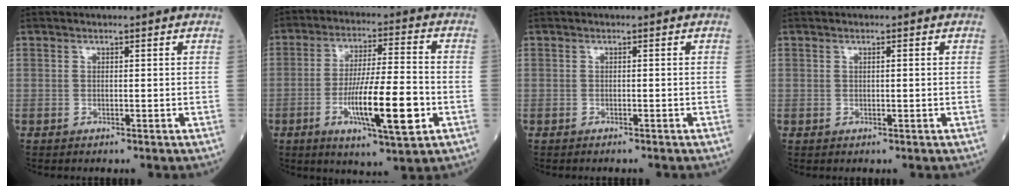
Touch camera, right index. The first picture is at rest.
{"total": 13.3, "force": [-4.1, 1.5, 12.6], "torque": [-0.218, -0.011, -0.067]}
{"total": 1.5, "force": [-1.4, 0.1, 0.5], "torque": [-0.009, -0.001, -0.017]}
{"total": 0.5, "force": [0.1, 0.0, 0.5], "torque": [-0.010, 0.001, 0.002]}